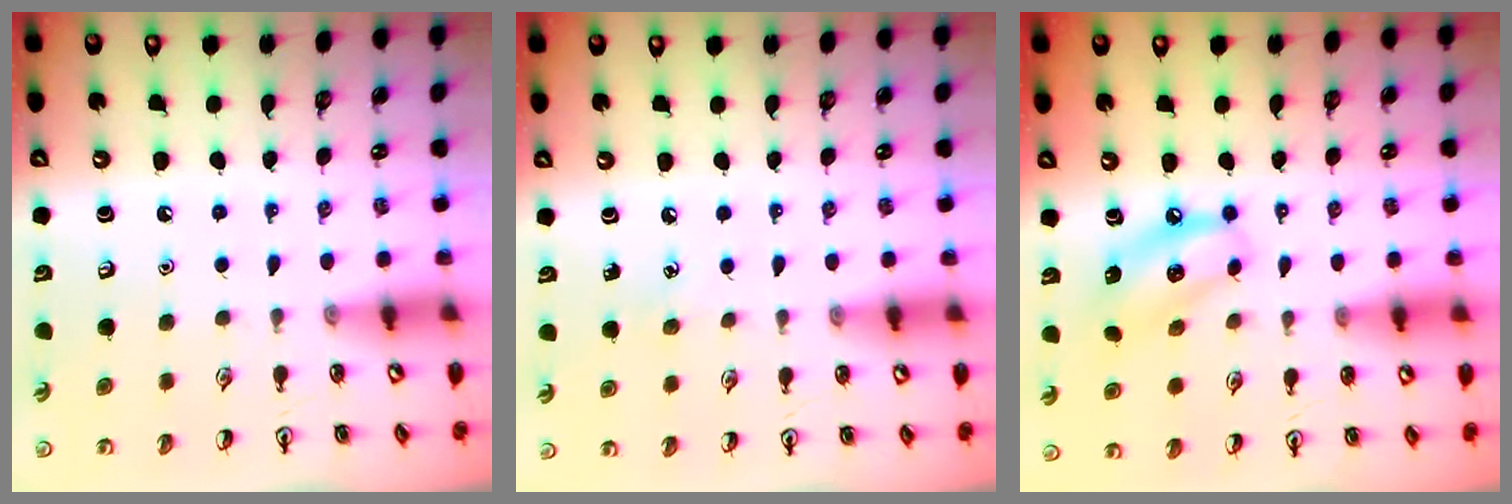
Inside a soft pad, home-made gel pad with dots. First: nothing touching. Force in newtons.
{"total": 3.0, "press": 2.8, "slide": 1.1}
{"total": 9.4, "press": 9.2, "slide": 2.2}